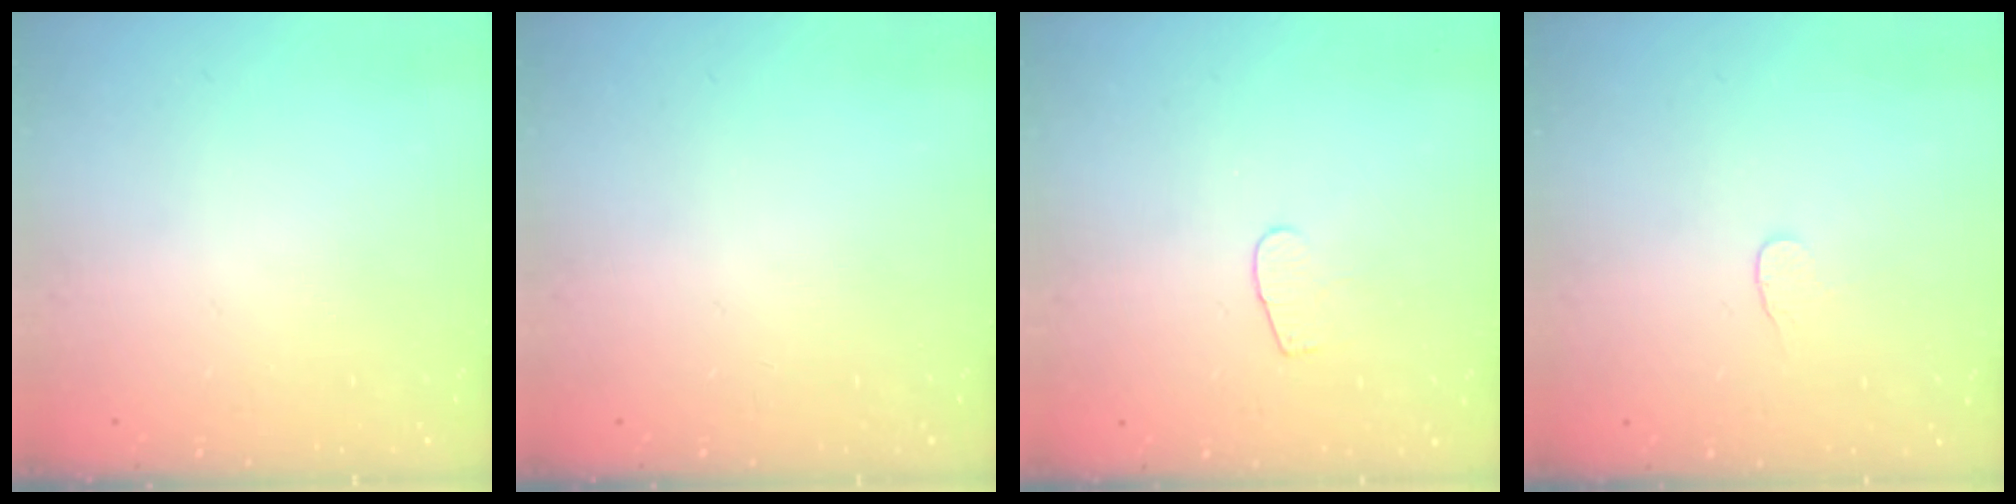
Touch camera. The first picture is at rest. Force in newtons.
{"total": 0.0}
{"total": 3.2, "press": 3.2, "slide": 0.3}
{"total": 3.3, "press": 3.3, "slide": 0.4}